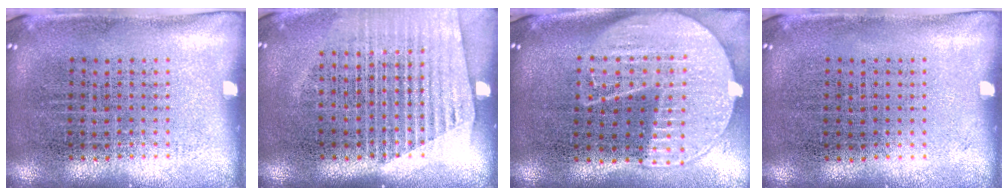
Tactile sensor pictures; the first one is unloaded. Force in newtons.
{"total": 1.5, "press": 1.4, "slide": 0.5}
{"total": 2.0, "press": 1.8, "slide": 1.0}
{"total": 0.0}